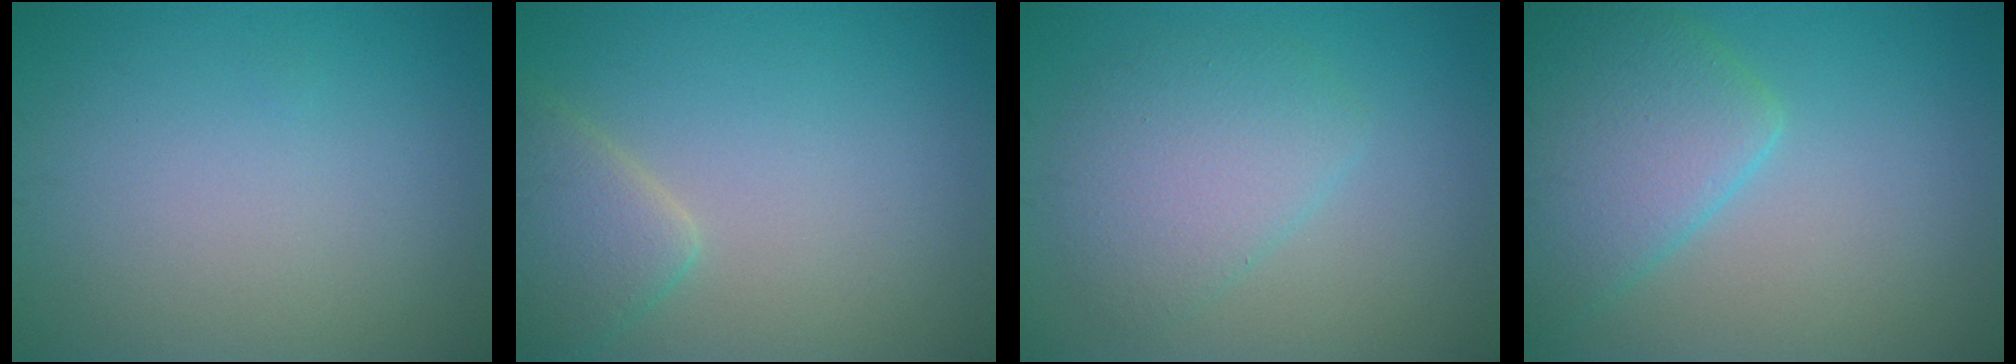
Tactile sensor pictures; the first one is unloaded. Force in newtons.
{"total": 3.4, "press": 3.4, "slide": 0.4}
{"total": 3.9, "press": 3.9, "slide": 0.3}
{"total": 6.4, "press": 6.4, "slide": 0.4}